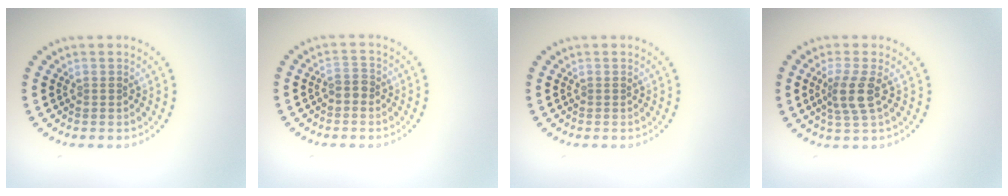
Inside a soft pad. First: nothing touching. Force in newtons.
{"total": 1.2, "press": 1.1, "slide": 0.5}
{"total": 0.0}
{"total": 2.7, "press": 2.2, "slide": 1.6}